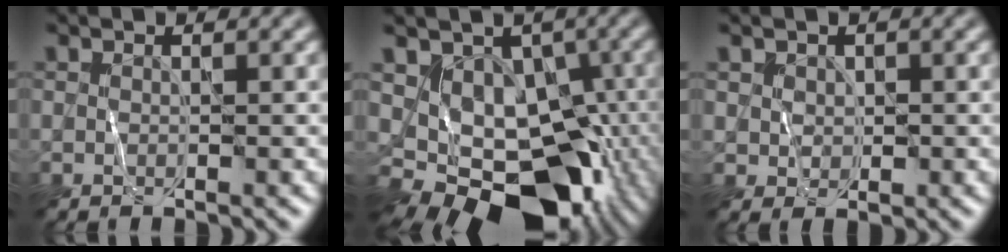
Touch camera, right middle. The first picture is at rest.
{"total": 11.8, "force": [-2.7, 8.2, 8.0], "torque": [-0.095, -0.028, -0.033]}
{"total": 1.5, "force": [0.6, 1.3, 0.4], "torque": [-0.013, -0.001, 0.018]}